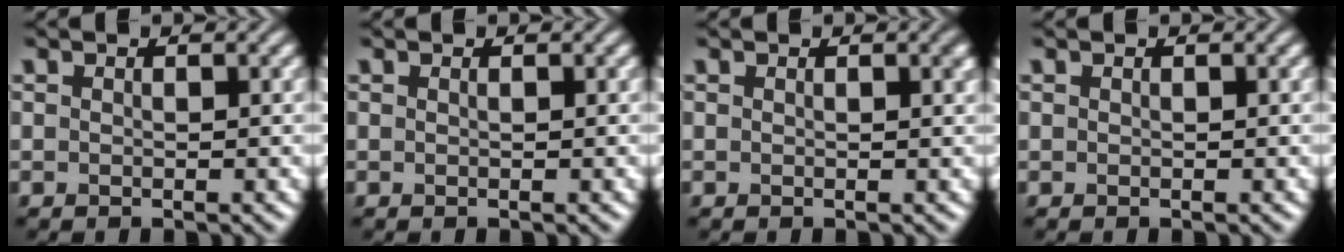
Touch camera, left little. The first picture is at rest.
{"total": 0.0}
{"total": 0.9, "force": [0.3, 0.2, 0.8], "torque": [-0.007, 0.002, 0.004]}
{"total": 0.0}